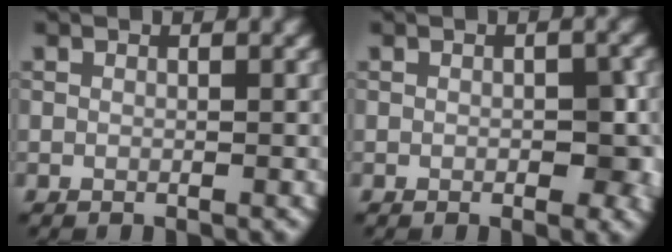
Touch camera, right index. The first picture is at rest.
{"total": 3.1, "force": [-0.6, 1.5, 2.7], "torque": [-0.026, 0.001, -0.008]}